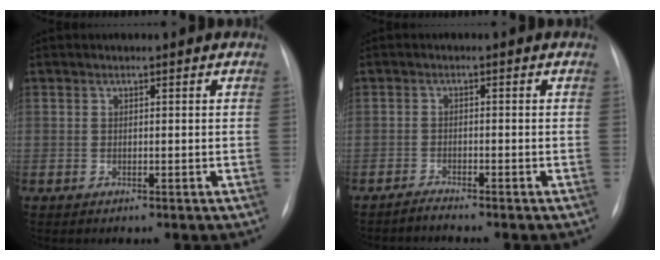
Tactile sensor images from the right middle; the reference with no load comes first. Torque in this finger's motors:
{"motor_torque": [-0.20, -0.06, -0.05, 0.01]}